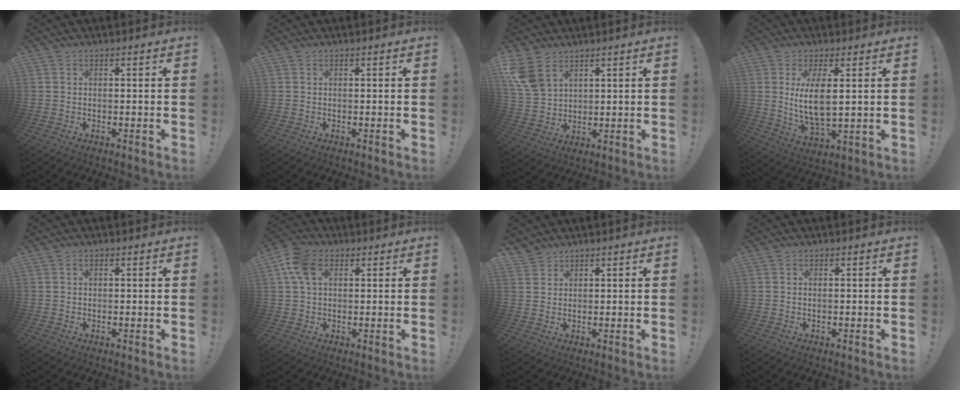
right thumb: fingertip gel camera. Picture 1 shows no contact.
{"total": 0.0}
{"total": 9.0, "force": [5.4, 5.5, 4.7], "torque": [-0.098, -0.017, 0.110]}
{"total": 9.6, "force": [2.0, 3.3, 8.7], "torque": [-0.181, -0.019, 0.033]}
{"total": 0.6, "force": [0.2, 0.5, 0.2], "torque": [-0.003, 0.002, 0.004]}
{"total": 9.3, "force": [3.1, 6.1, 6.2], "torque": [-0.112, 0.007, 0.062]}
{"total": 2.8, "force": [2.5, 1.4, 0.0], "torque": [-0.002, -0.015, 0.048]}
{"total": 0.5, "force": [-0.2, -0.4, 0.3], "torque": [-0.007, 0.000, -0.003]}